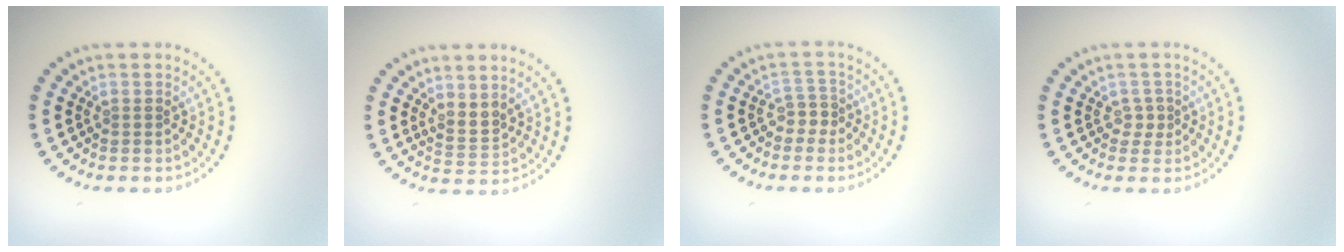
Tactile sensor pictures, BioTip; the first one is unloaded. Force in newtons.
{"total": 2.0, "press": 1.4, "slide": 1.4}
{"total": 1.6, "press": 1.3, "slide": 1.0}
{"total": 1.2, "press": 0.9, "slide": 0.8}